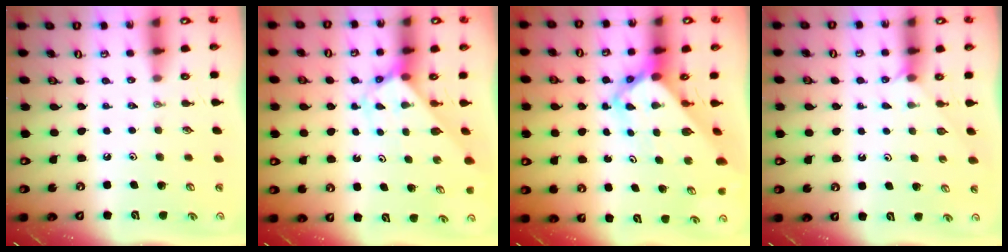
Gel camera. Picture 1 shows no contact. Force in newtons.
{"total": 2.8, "press": 2.8, "slide": 0.1}
{"total": 5.9, "press": 5.9, "slide": 0.4}
{"total": 3.3, "press": 3.3, "slide": 0.5}